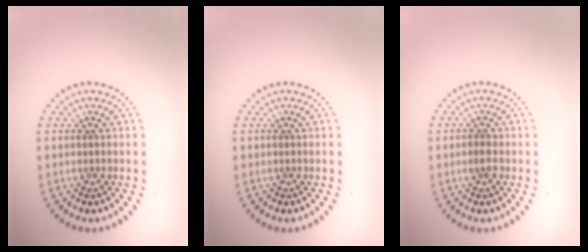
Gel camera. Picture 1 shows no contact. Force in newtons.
{"total": 0.0}
{"total": 1.1, "press": 1.1, "slide": 0.2}